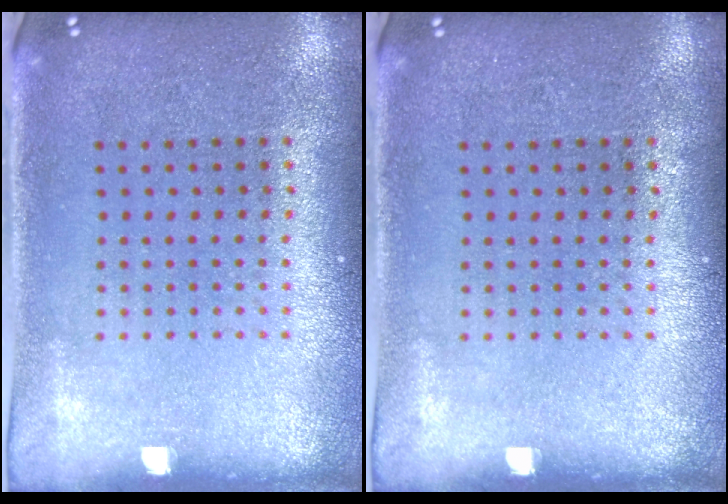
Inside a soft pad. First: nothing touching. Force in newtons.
{"total": 0.0}